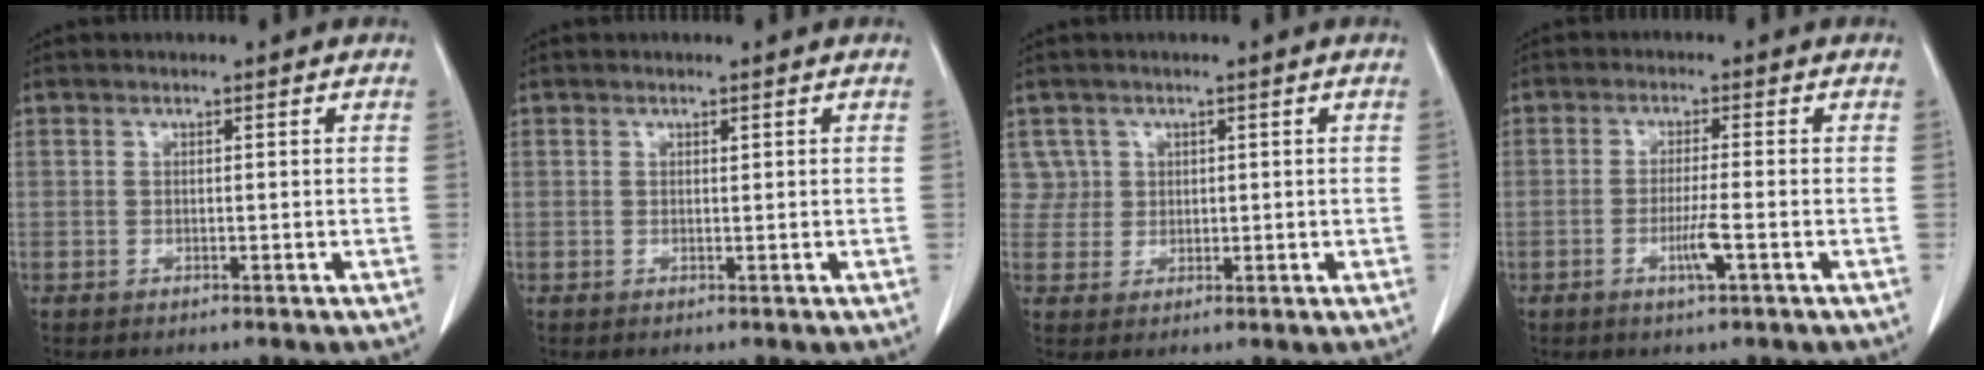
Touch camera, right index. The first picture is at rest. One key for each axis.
{"total": 0.0}
{"total": 3.1, "fx": 1.3, "fy": 2.8, "fz": -0.4, "tx": 0.025, "ty": 0.009, "tz": 0.021}
{"total": 4.0, "fx": -1.5, "fy": -0.2, "fz": 3.7, "tx": -0.071, "ty": -0.006, "tz": -0.028}